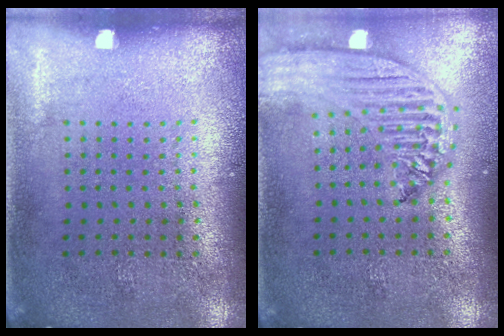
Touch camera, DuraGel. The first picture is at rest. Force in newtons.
{"total": 2.6, "press": 2.1, "slide": 1.4}